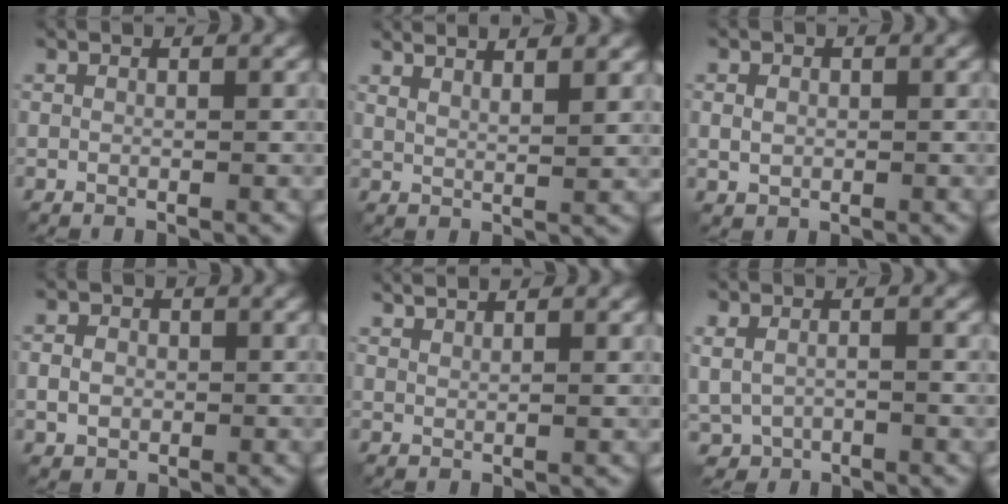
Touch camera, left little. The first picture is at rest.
{"total": 4.2, "force": [3.2, 1.0, 2.6], "torque": [-0.028, 0.012, 0.035]}
{"total": 1.5, "force": [-0.3, 1.2, 0.8], "torque": [-0.016, -0.002, -0.003]}
{"total": 2.3, "force": [-0.6, 2.0, 1.1], "torque": [-0.022, -0.003, -0.013]}
{"total": 1.9, "force": [1.6, 0.4, 0.9], "torque": [-0.007, 0.003, 0.023]}
{"total": 2.9, "force": [-0.6, 2.1, 1.9], "torque": [-0.040, -0.011, -0.007]}